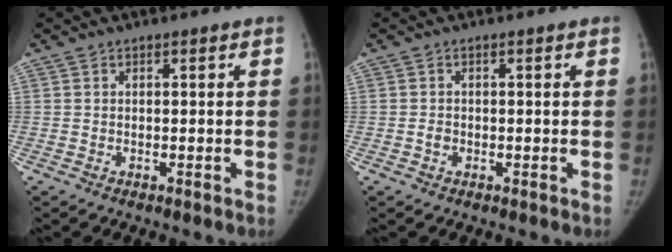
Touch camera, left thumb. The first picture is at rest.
{"total": 0.9, "force": [-0.2, 0.8, 0.5], "torque": [-0.003, 0.002, -0.003]}